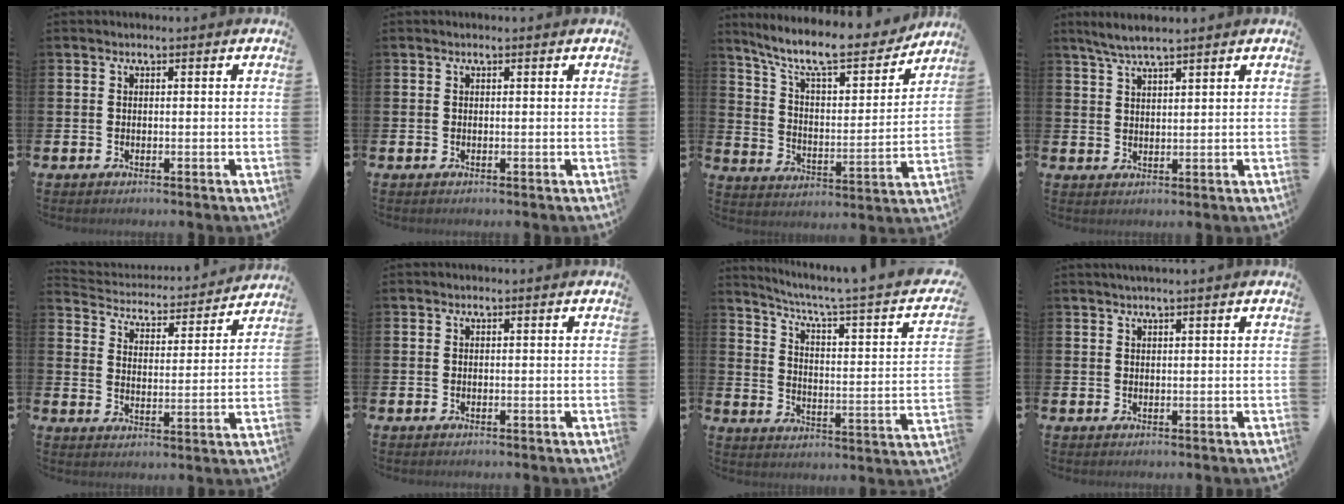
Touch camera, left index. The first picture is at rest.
{"total": 0.0}
{"total": 10.8, "force": [9.4, 2.3, 4.7], "torque": [-0.118, -0.063, 0.158]}
{"total": 4.4, "force": [3.9, 0.3, 1.9], "torque": [-0.042, -0.009, 0.070]}
{"total": 4.4, "force": [4.2, 1.1, 0.3], "torque": [-0.037, -0.040, 0.066]}
{"total": 0.0}
{"total": 5.2, "force": [3.6, 0.0, 3.7], "torque": [-0.083, -0.040, 0.048]}
{"total": 1.2, "force": [1.1, -0.2, 0.5], "torque": [-0.015, 0.003, 0.021]}